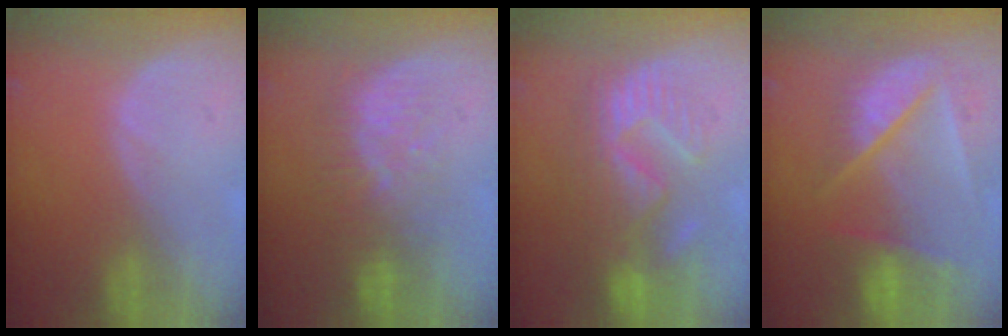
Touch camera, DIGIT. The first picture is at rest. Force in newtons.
{"total": 8.2, "press": 7.6, "slide": 3.1}
{"total": 10.8, "press": 9.9, "slide": 4.3}
{"total": 9.8, "press": 8.3, "slide": 5.2}